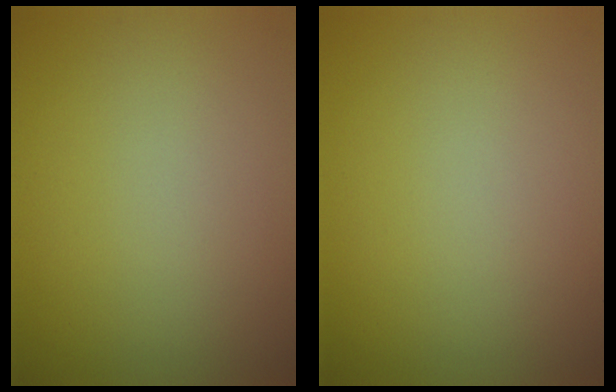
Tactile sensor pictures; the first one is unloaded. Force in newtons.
{"total": 0.0}